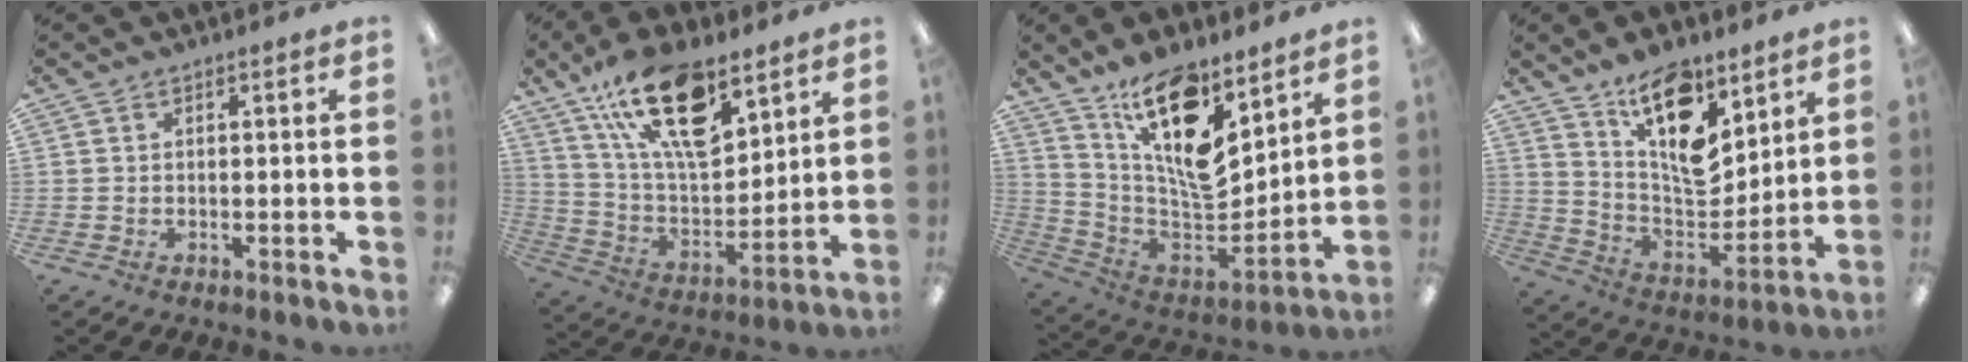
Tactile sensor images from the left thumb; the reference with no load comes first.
{"total": 21.6, "force": [13.6, 9.7, 13.8], "torque": [-0.250, -0.067, 0.237]}
{"total": 17.5, "force": [11.1, 6.8, 11.6], "torque": [-0.206, -0.089, 0.190]}
{"total": 15.8, "force": [10.2, 7.5, 9.5], "torque": [-0.151, -0.067, 0.184]}